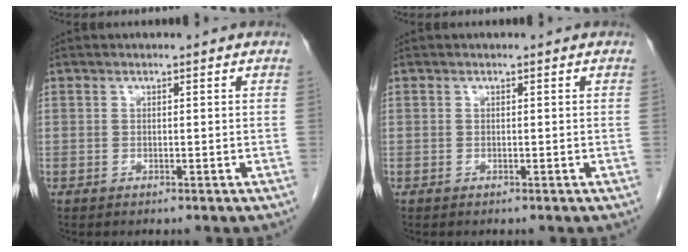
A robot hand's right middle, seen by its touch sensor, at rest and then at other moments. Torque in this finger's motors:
{"motor_torque": [0.01, -0.53, 0.06, 0.01]}